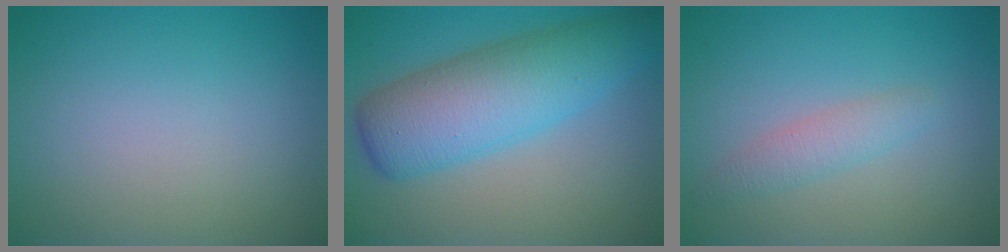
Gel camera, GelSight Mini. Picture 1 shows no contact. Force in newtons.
{"total": 7.9, "press": 7.9, "slide": 0.2}
{"total": 1.9, "press": 1.9, "slide": 0.1}